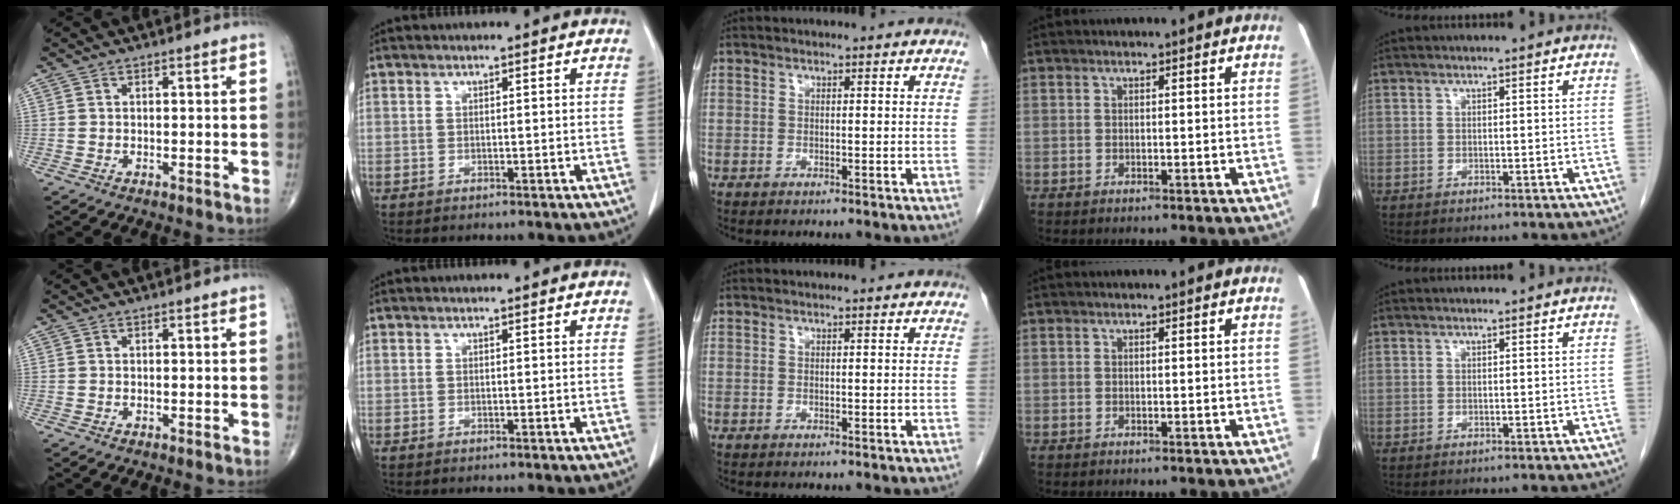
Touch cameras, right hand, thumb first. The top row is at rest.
{}